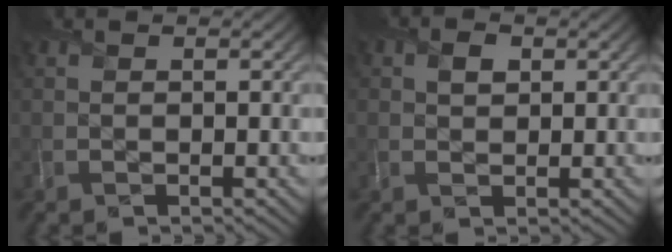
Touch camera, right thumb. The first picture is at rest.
{"total": 1.8, "force": [0.8, 1.3, 1.0], "torque": [-0.022, 0.003, 0.014]}